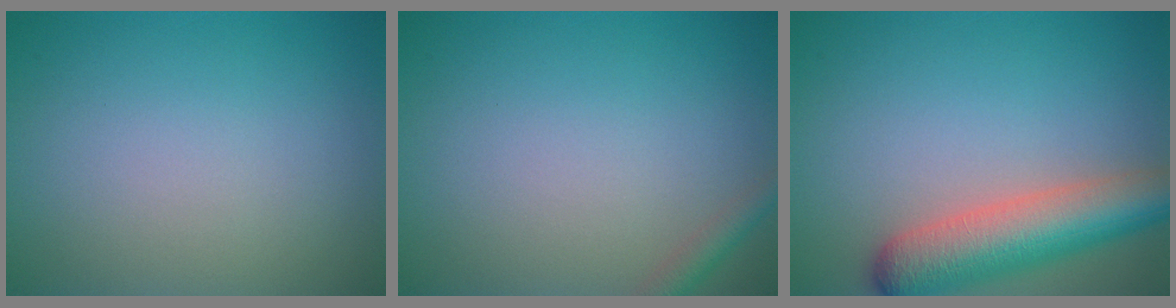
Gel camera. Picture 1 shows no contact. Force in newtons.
{"total": 1.5, "press": 1.5, "slide": 0.0}
{"total": 7.0, "press": 7.0, "slide": 0.4}